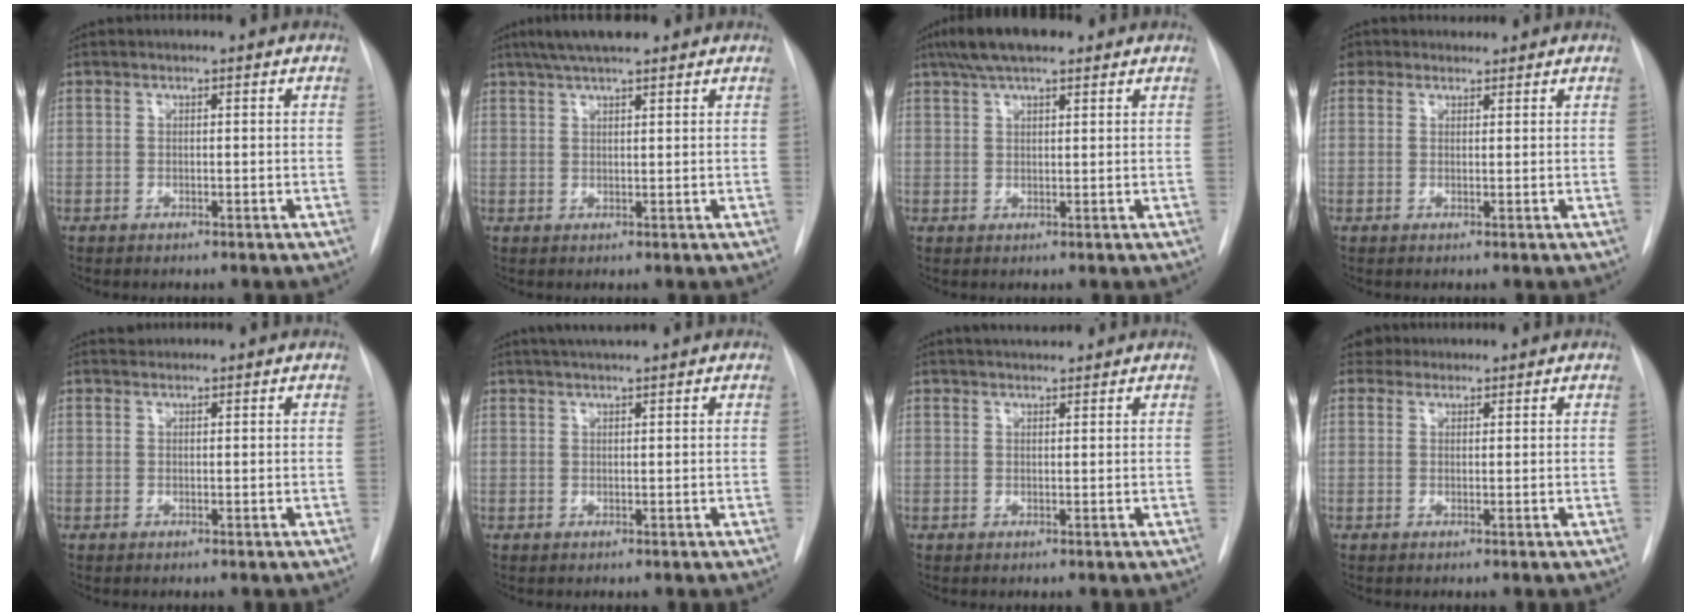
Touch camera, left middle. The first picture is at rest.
{"total": 6.6, "force": [5.3, 1.1, 3.9], "torque": [-0.065, 0.025, 0.088]}
{"total": 7.4, "force": [5.5, 2.1, 4.5], "torque": [-0.082, 0.026, 0.094]}
{"total": 2.6, "force": [1.9, 1.7, 0.1], "torque": [0.000, 0.021, 0.029]}
{"total": 0.7, "force": [0.6, 0.1, -0.2], "torque": [-0.004, 0.007, 0.011]}
{"total": 3.3, "force": [2.8, -0.2, 1.7], "torque": [-0.023, 0.019, 0.048]}
{"total": 3.2, "force": [2.9, 0.6, 1.1], "torque": [-0.015, 0.021, 0.046]}
{"total": 2.0, "force": [1.7, 1.0, -0.4], "torque": [0.009, 0.010, 0.024]}